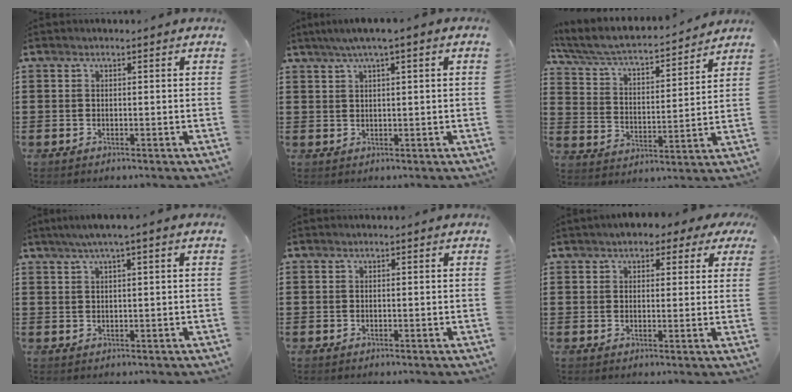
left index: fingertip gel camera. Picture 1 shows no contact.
{"total": 2.4, "force": [0.9, 0.1, 2.2], "torque": [-0.041, 0.000, 0.015]}
{"total": 4.8, "force": [4.2, 0.7, 2.2], "torque": [-0.063, -0.034, 0.064]}
{"total": 2.2, "force": [0.8, -0.1, 2.0], "torque": [-0.037, -0.001, 0.014]}
{"total": 0.0}
{"total": 3.5, "force": [2.4, 1.8, 1.7], "torque": [-0.034, 0.003, 0.041]}